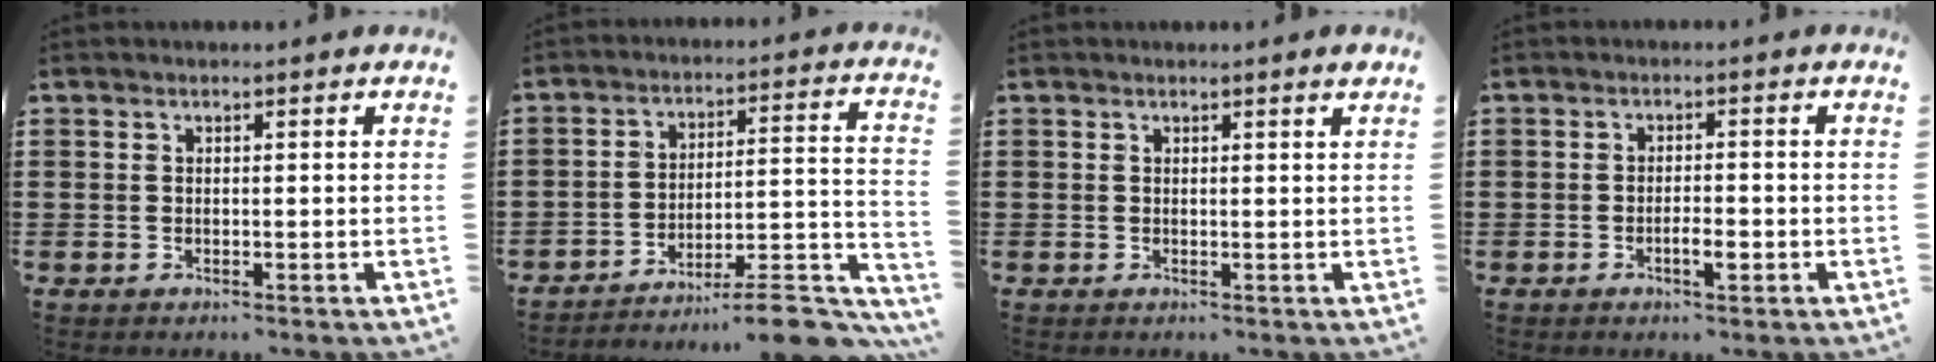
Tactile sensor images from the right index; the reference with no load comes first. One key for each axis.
{"total": 9.0, "fx": -8.0, "fy": 0.8, "fz": 4.0, "tx": -0.051, "ty": 0.010, "tz": -0.154}
{"total": 1.0, "fx": 0.6, "fy": -0.1, "fz": 0.7, "tx": -0.006, "ty": -0.004, "tz": 0.009}
{"total": 2.7, "fx": -1.1, "fy": 0.9, "fz": 2.3, "tx": -0.042, "ty": 0.003, "tz": -0.019}